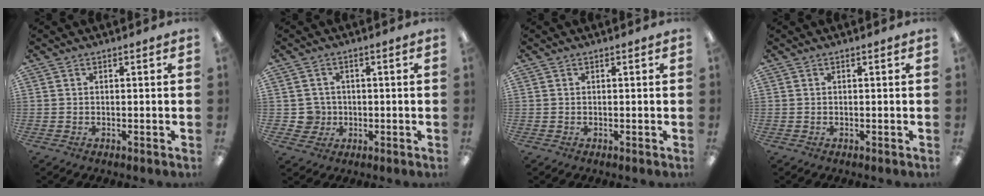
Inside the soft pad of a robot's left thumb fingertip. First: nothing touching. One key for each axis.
{"total": 4.6, "fx": -0.1, "fy": 4.5, "fz": 0.7, "tx": -0.014, "ty": 0.009, "tz": 0.000}
{"total": 0.0}
{"total": 0.0}